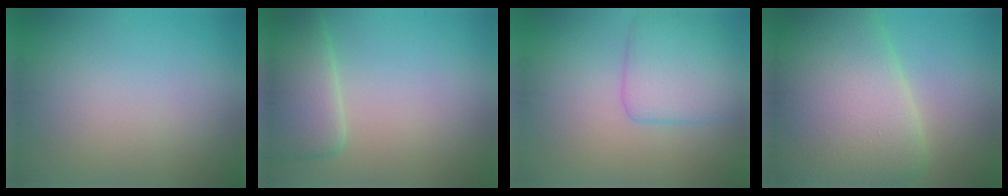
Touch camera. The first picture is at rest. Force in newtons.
{"total": 5.0, "press": 4.9, "slide": 0.6}
{"total": 4.5, "press": 4.5, "slide": 0.1}
{"total": 12.8, "press": 12.8, "slide": 0.4}